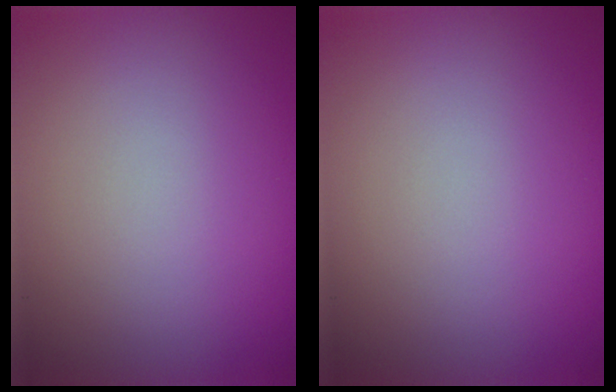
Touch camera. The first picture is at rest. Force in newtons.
{"total": 0.0}